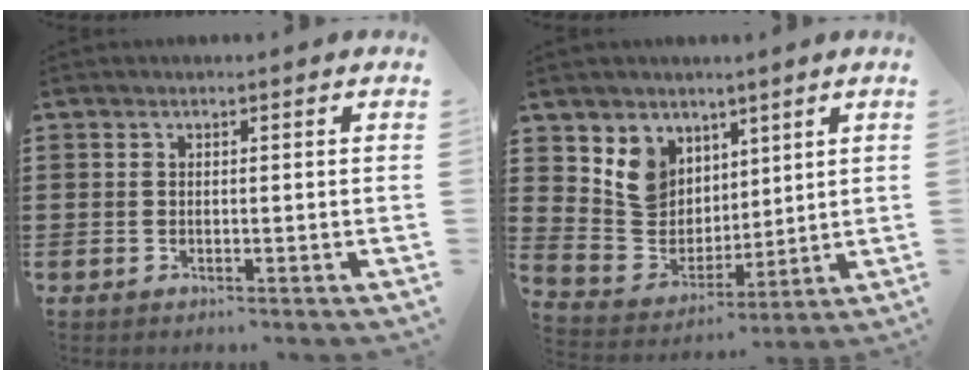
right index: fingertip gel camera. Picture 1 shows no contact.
{"total": 7.9, "force": [4.1, 6.6, 1.2], "torque": [-0.067, -0.017, 0.085]}